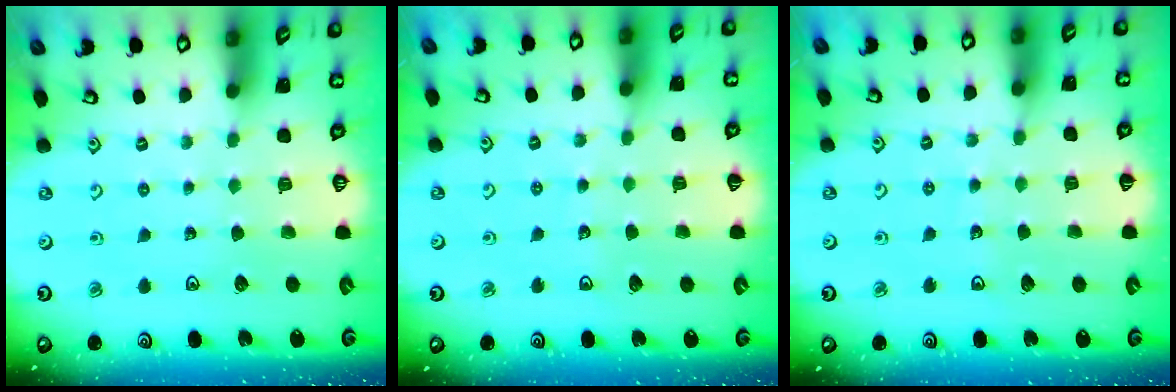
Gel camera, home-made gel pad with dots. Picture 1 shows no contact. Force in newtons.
{"total": 3.0, "press": 3.0, "slide": 0.3}
{"total": 3.6, "press": 3.5, "slide": 0.4}